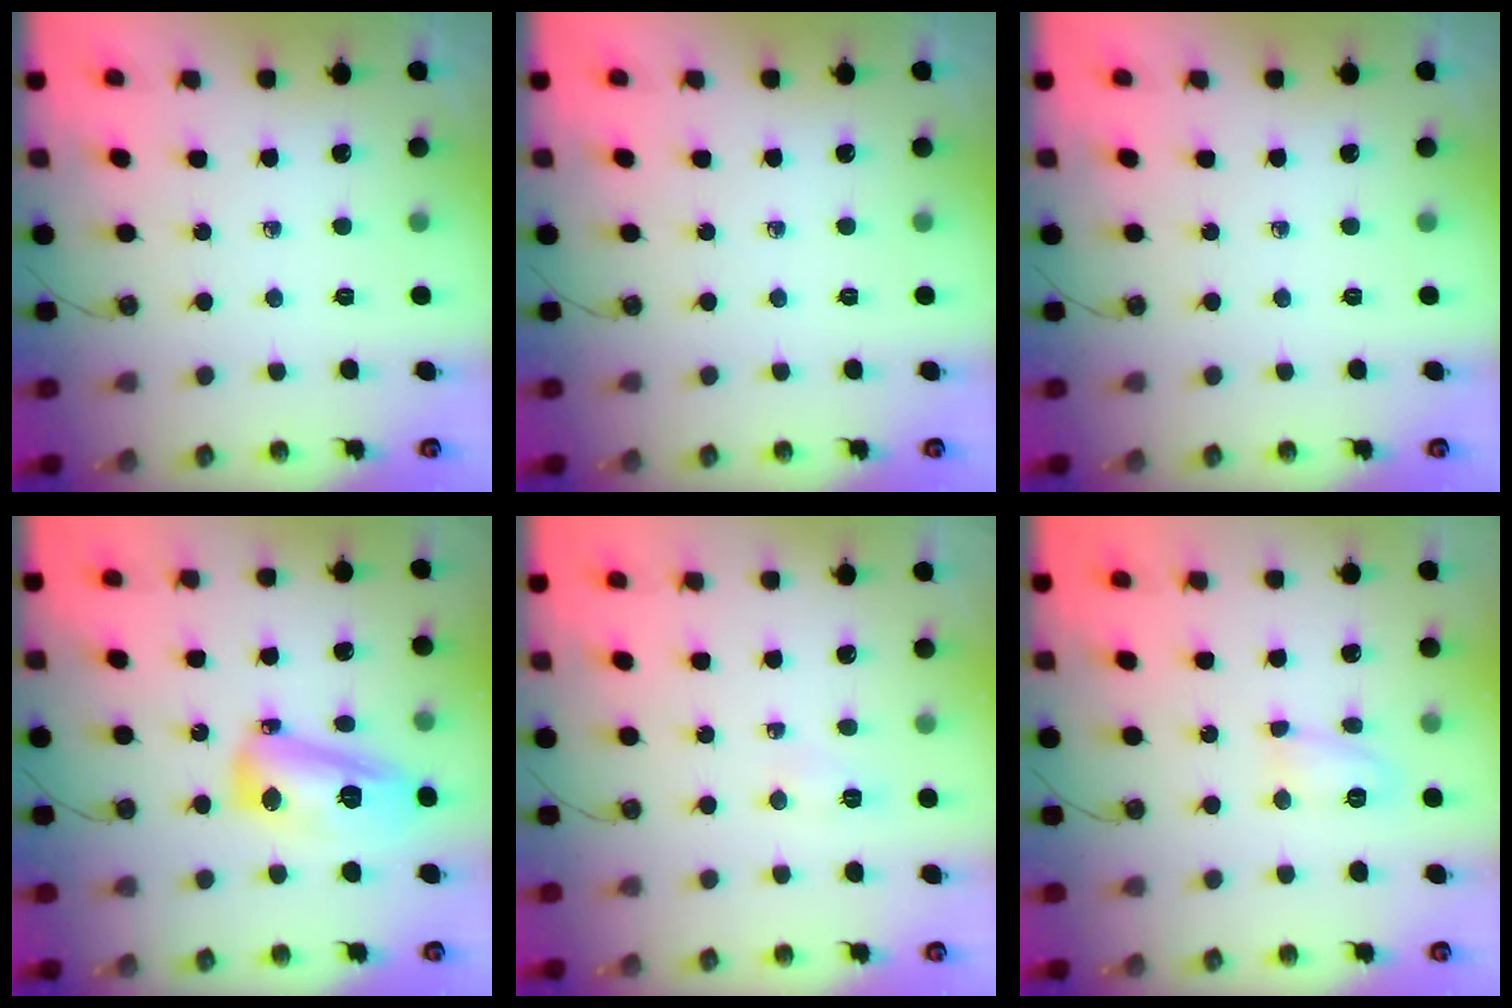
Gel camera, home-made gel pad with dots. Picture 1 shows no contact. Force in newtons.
{"total": 0.0}
{"total": 0.0}
{"total": 15.0, "press": 15.0, "slide": 1.1}
{"total": 4.4, "press": 4.1, "slide": 1.7}
{"total": 6.3, "press": 6.3, "slide": 0.7}